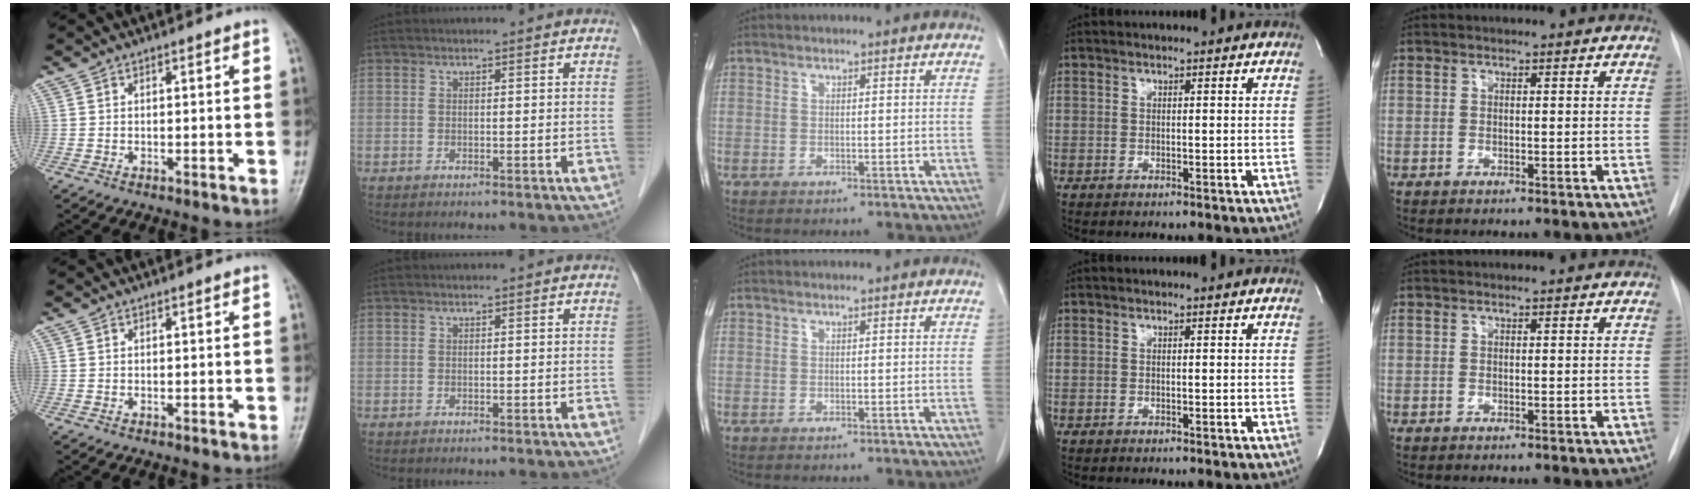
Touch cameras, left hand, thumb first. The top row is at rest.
{}